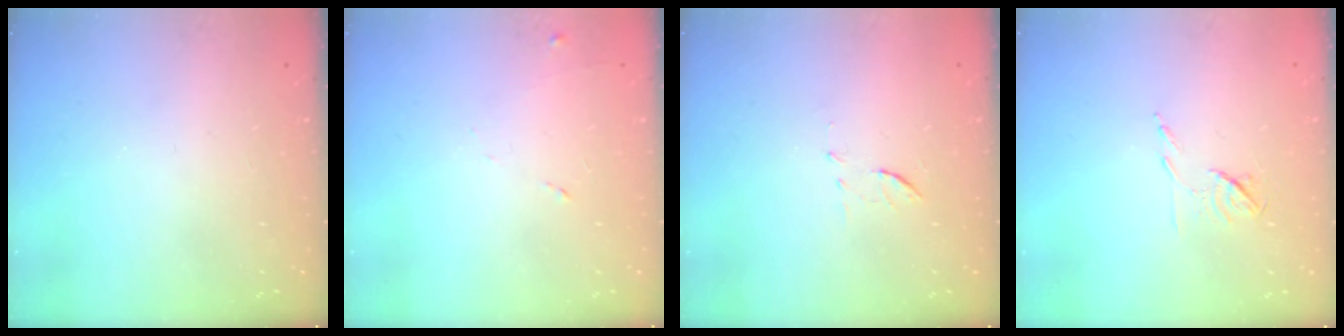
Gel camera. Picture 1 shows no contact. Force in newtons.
{"total": 6.1, "press": 6.1, "slide": 0.6}
{"total": 6.2, "press": 6.0, "slide": 1.8}
{"total": 6.4, "press": 6.3, "slide": 0.9}